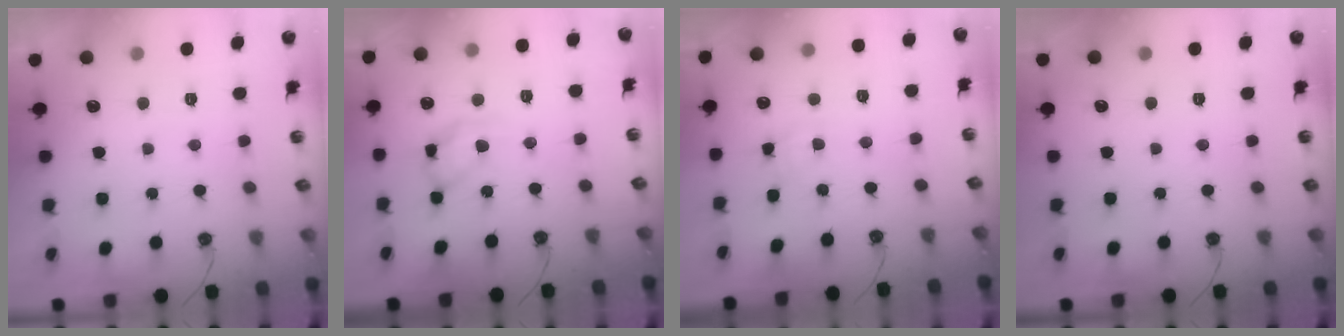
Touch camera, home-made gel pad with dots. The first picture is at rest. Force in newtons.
{"total": 11.6, "press": 11.5, "slide": 1.4}
{"total": 3.9, "press": 3.9, "slide": 0.7}
{"total": 0.0}